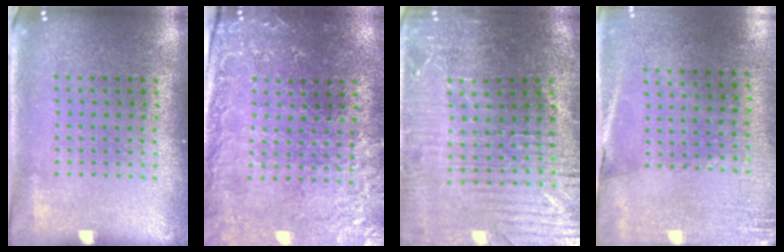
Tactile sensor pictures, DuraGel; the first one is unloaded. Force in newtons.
{"total": 0.7, "press": 0.6, "slide": 0.4}
{"total": 3.1, "press": 3.1, "slide": 0.6}
{"total": 2.6, "press": 2.3, "slide": 1.1}